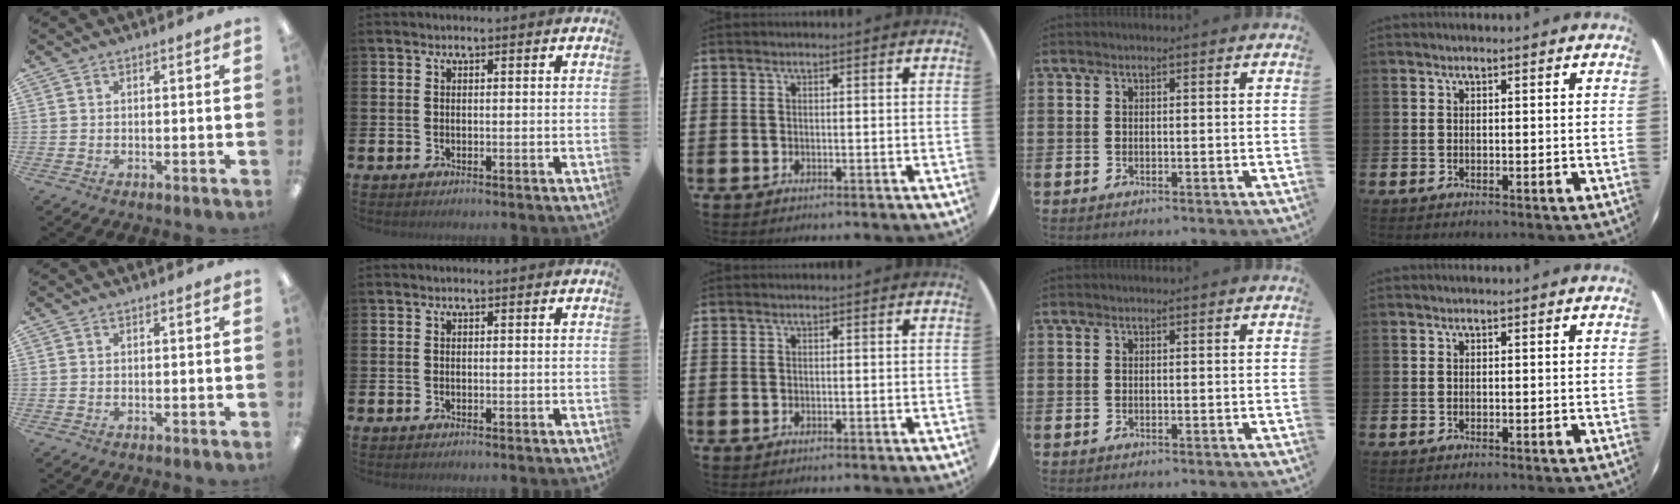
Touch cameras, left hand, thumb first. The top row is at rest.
{}